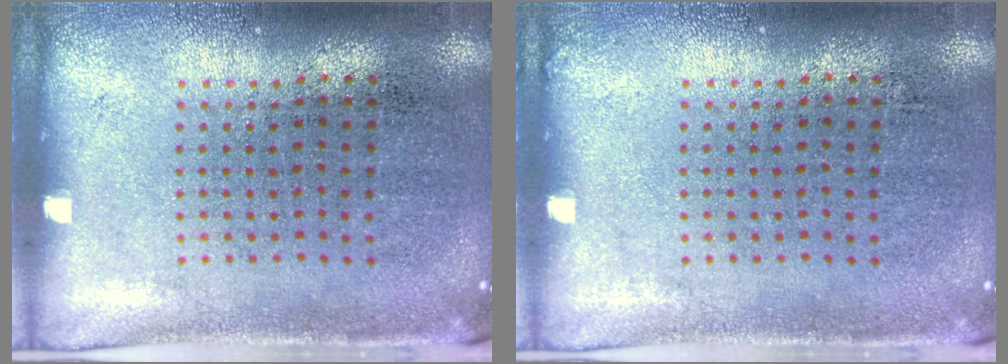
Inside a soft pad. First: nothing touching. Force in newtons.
{"total": 0.0}